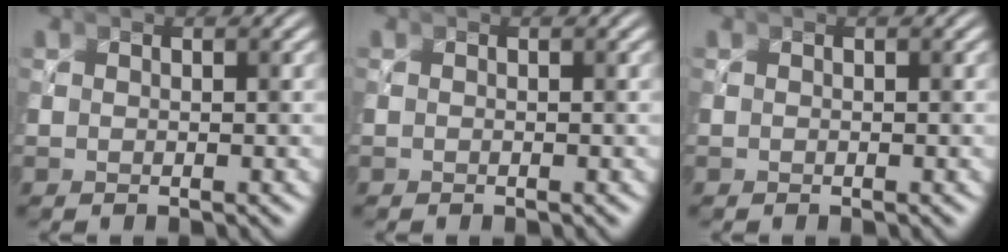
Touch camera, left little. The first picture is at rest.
{"total": 0.0}
{"total": 0.0}